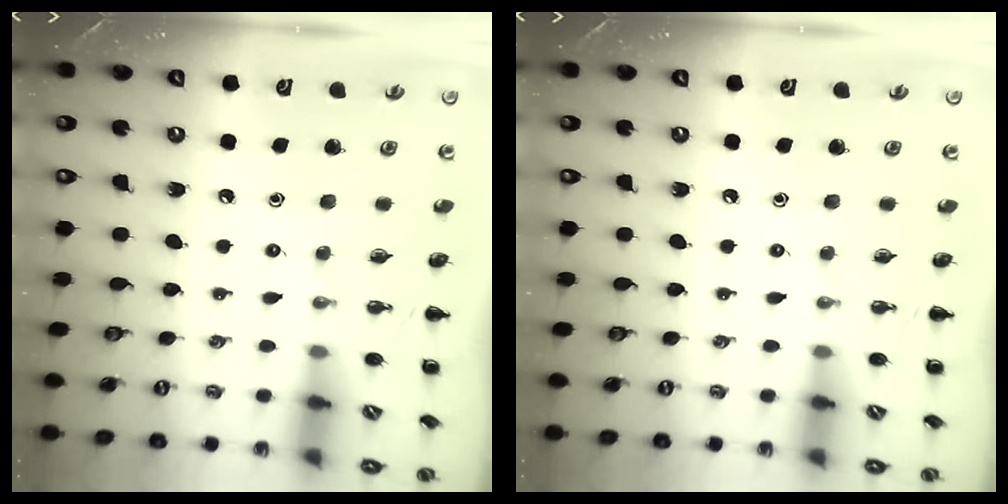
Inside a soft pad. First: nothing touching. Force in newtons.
{"total": 0.0}